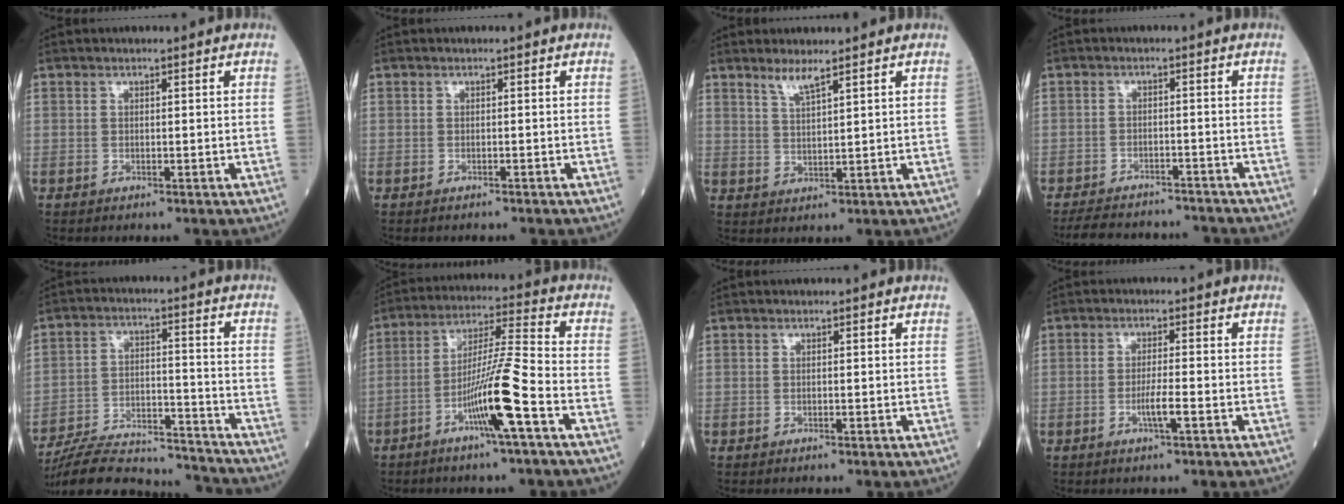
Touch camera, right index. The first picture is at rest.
{"total": 1.0, "force": [-0.9, 0.2, 0.2], "torque": [-0.008, -0.002, -0.013]}
{"total": 2.9, "force": [2.3, -0.1, 1.8], "torque": [-0.039, -0.007, 0.048]}
{"total": 10.9, "force": [-10.1, 3.3, 2.6], "torque": [-0.046, 0.008, -0.135]}
{"total": 18.8, "force": [-18.0, 2.9, 4.6], "torque": [-0.101, 0.015, -0.275]}
{"total": 10.8, "force": [-4.8, -1.1, 9.6], "torque": [-0.184, 0.003, -0.088]}
{"total": 0.0}
{"total": 2.9, "force": [-1.1, -0.1, 2.7], "torque": [-0.052, -0.002, -0.021]}